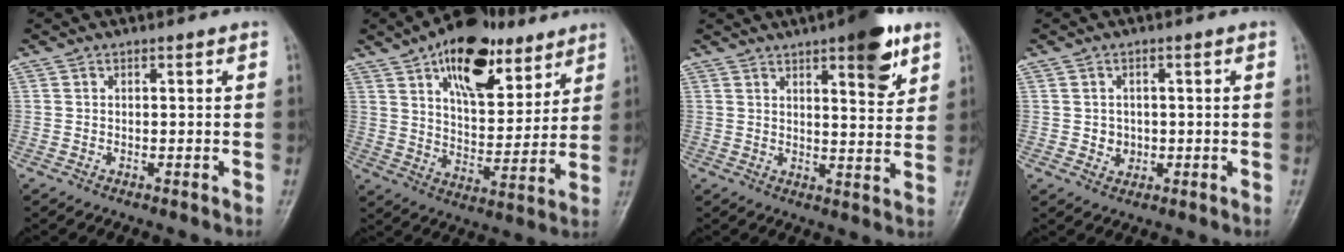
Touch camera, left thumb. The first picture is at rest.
{"total": 19.0, "force": [10.8, 9.6, 12.4], "torque": [-0.140, -0.041, 0.172]}
{"total": 10.2, "force": [5.7, 3.0, 7.9], "torque": [-0.084, -0.026, 0.073]}
{"total": 2.9, "force": [-0.3, 2.7, 1.0], "torque": [0.002, 0.005, -0.001]}